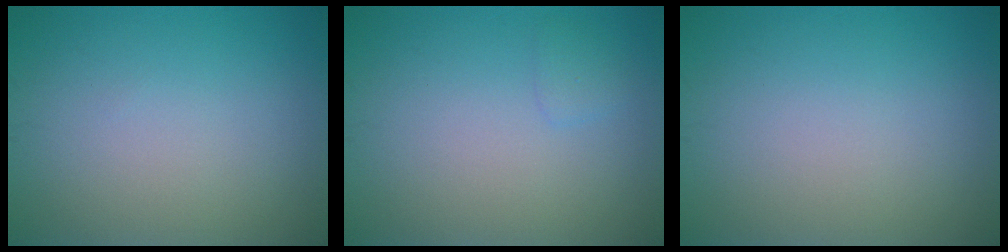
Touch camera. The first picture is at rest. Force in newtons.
{"total": 0.9, "press": 0.8, "slide": 0.1}
{"total": 0.0}